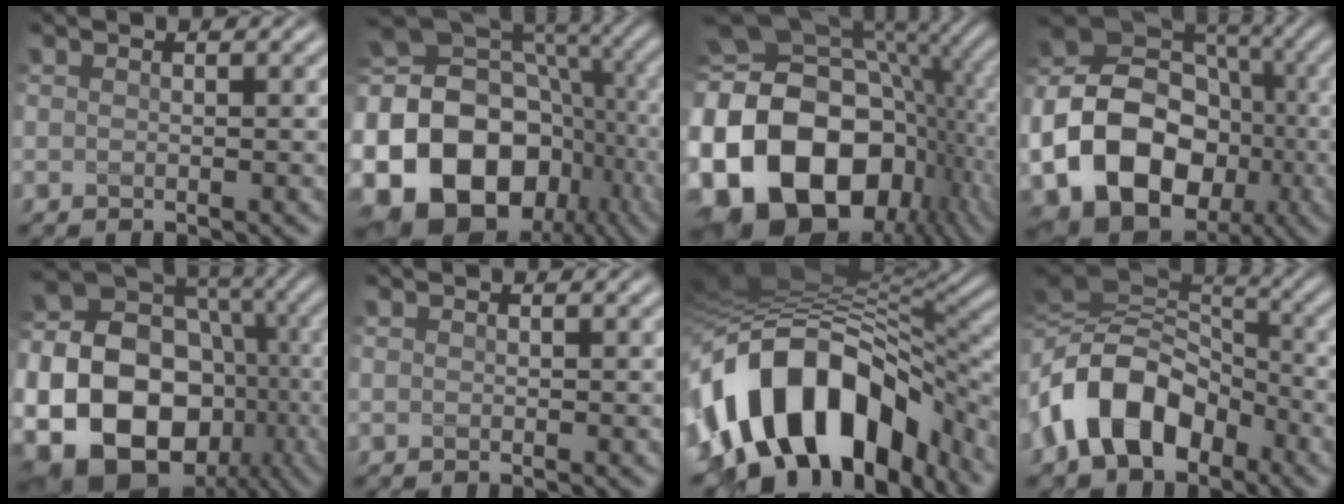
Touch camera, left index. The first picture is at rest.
{"total": 23.2, "force": [-5.8, 18.4, 12.8], "torque": [-0.236, -0.013, -0.109]}
{"total": 20.5, "force": [-4.5, 14.7, 13.5], "torque": [-0.290, -0.013, -0.074]}
{"total": 16.9, "force": [-4.2, 13.6, 9.1], "torque": [-0.182, -0.017, -0.090]}
{"total": 24.7, "force": [-6.3, 20.8, 11.7], "torque": [-0.241, -0.028, -0.136]}
{"total": 0.0}
{"total": 14.2, "force": [-6.3, 8.3, 9.7], "torque": [-0.165, 0.011, -0.104]}
{"total": 11.2, "force": [-3.9, 7.3, 7.5], "torque": [-0.140, 0.021, -0.085]}